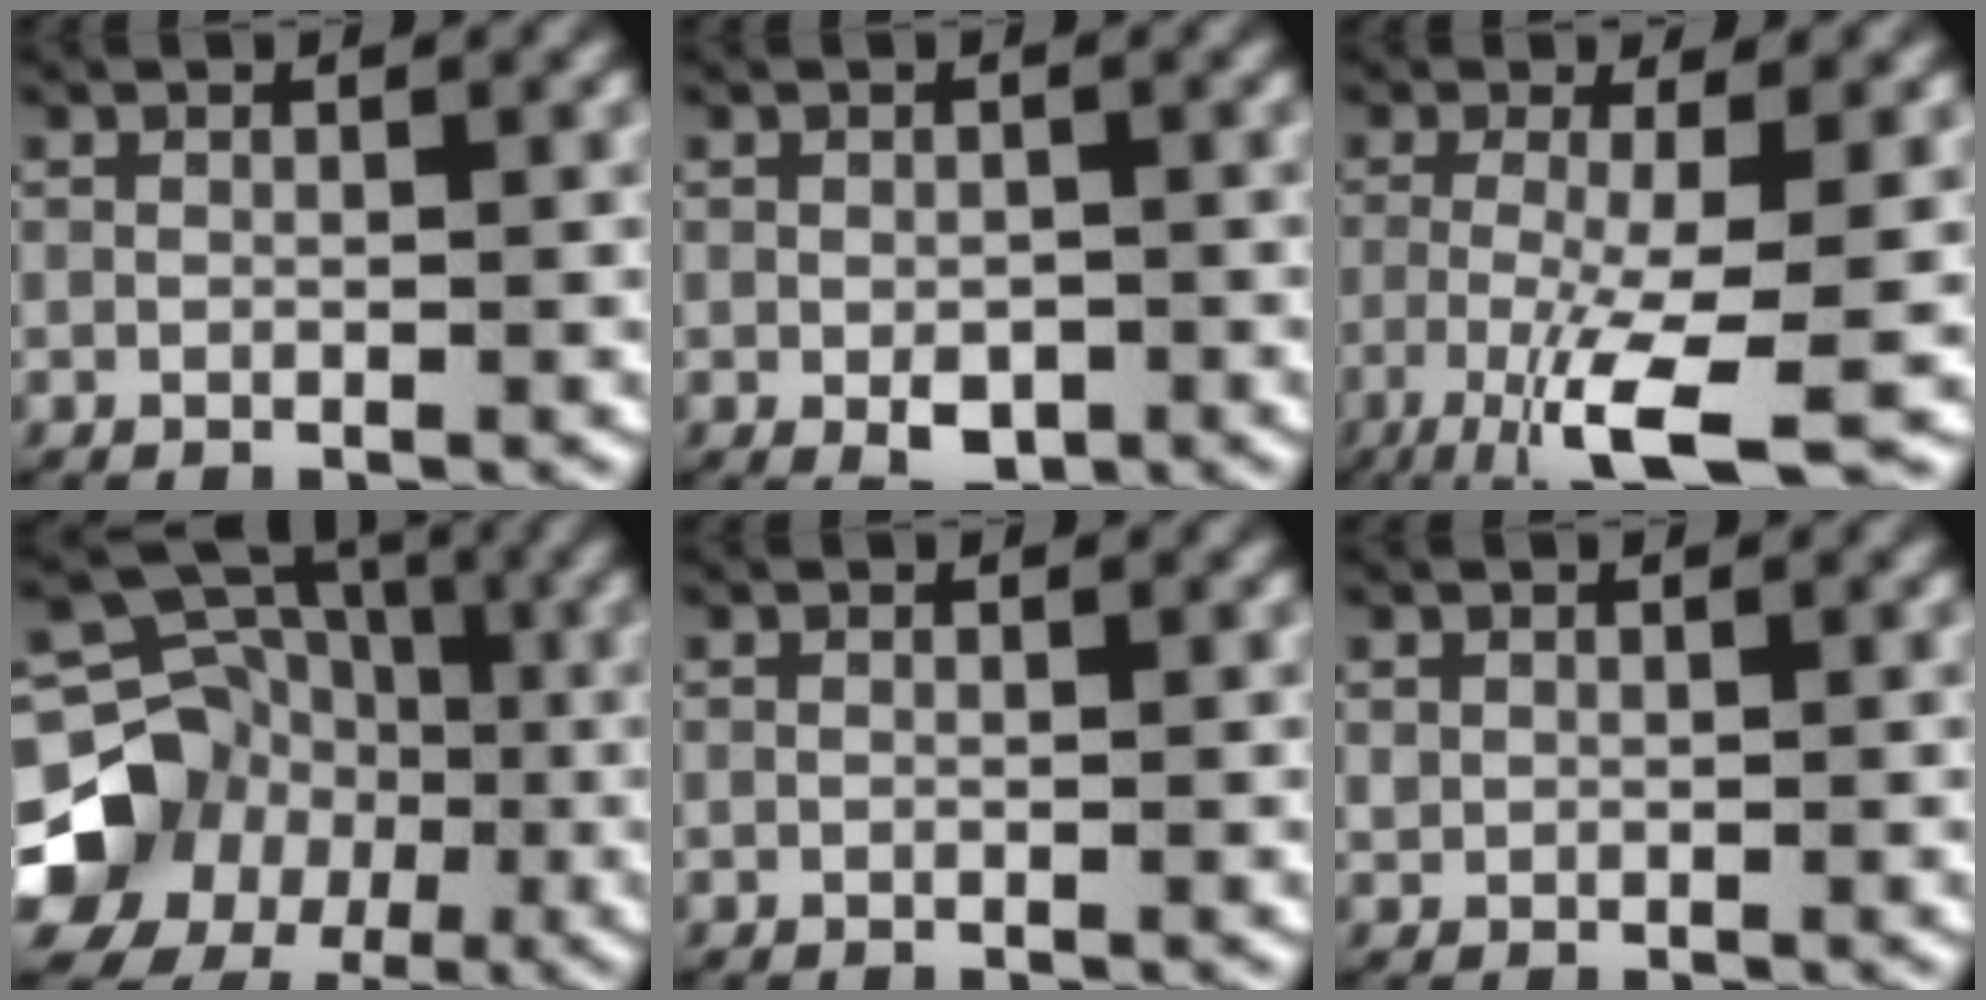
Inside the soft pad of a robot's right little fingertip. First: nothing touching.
{"total": 2.3, "force": [-1.3, 1.3, 1.5], "torque": [-0.020, -0.008, -0.020]}
{"total": 7.9, "force": [-4.7, 1.8, 6.1], "torque": [-0.108, -0.033, -0.058]}
{"total": 11.2, "force": [-1.5, 9.6, 5.4], "torque": [-0.103, -0.033, -0.023]}
{"total": 0.0}
{"total": 0.8, "force": [0.2, 0.7, 0.3], "torque": [-0.006, 0.003, 0.006]}